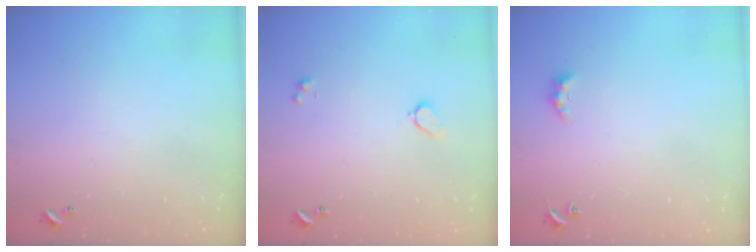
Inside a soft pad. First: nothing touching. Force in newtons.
{"total": 2.0, "press": 1.9, "slide": 0.6}
{"total": 2.4, "press": 2.4, "slide": 0.6}